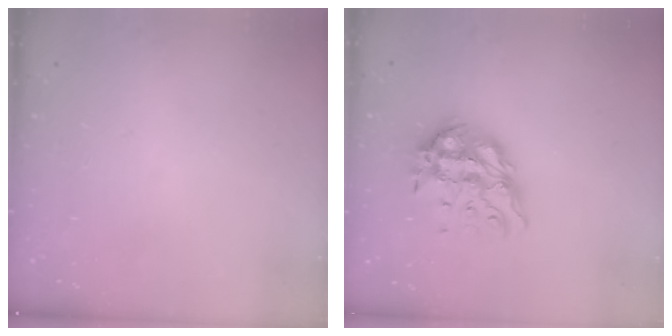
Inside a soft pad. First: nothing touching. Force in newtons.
{"total": 11.6, "press": 11.5, "slide": 1.5}